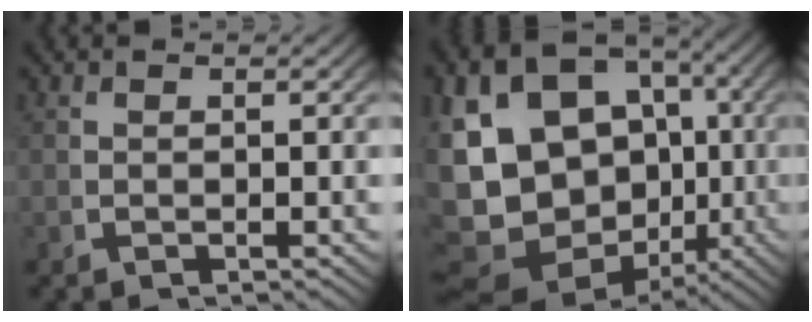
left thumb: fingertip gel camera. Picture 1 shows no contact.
{"total": 19.6, "force": [-1.0, 15.7, 11.8], "torque": [-0.266, -0.063, 0.004]}